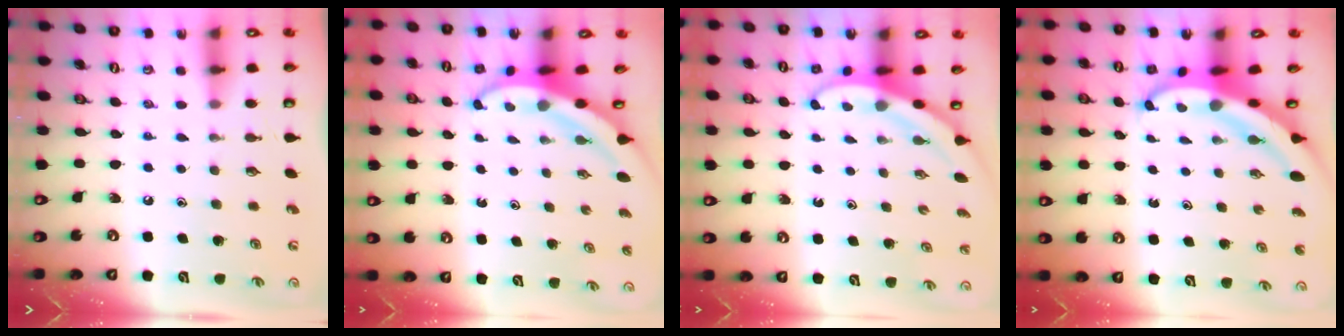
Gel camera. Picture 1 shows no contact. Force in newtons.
{"total": 3.9, "press": 3.9, "slide": 0.5}
{"total": 3.2, "press": 3.2, "slide": 0.2}
{"total": 6.6, "press": 6.6, "slide": 0.9}